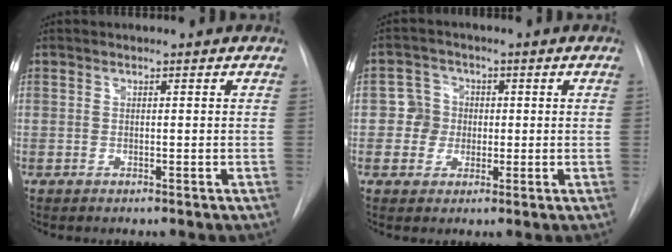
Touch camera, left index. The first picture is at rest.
{"total": 4.3, "force": [-0.2, 4.2, 0.6], "torque": [-0.005, 0.016, -0.001]}